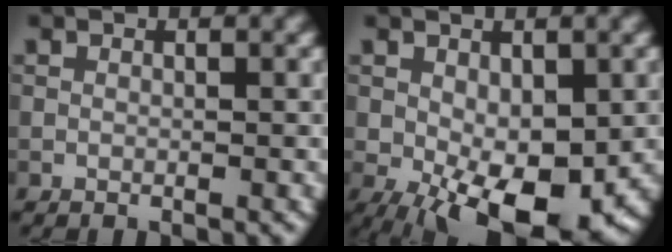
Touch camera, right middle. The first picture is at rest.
{"total": 9.8, "force": [-3.1, 5.1, 7.8], "torque": [-0.133, -0.025, -0.037]}